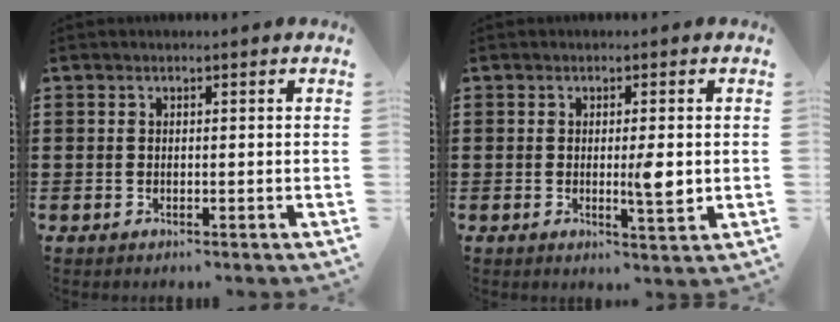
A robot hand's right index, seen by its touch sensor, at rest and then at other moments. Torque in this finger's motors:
{"motor_torque": [1.30, 0.85, 0.10, 0.11]}